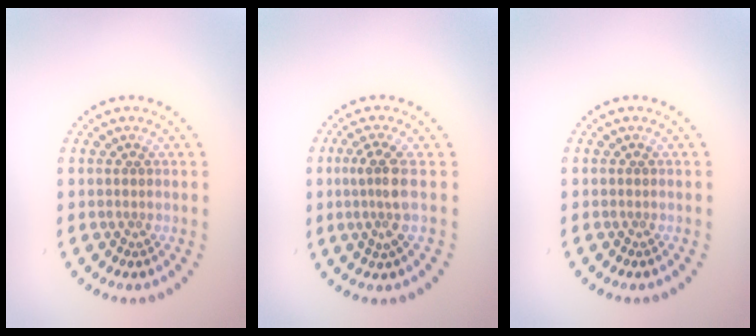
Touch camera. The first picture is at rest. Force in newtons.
{"total": 2.8, "press": 2.1, "slide": 1.8}
{"total": 0.0}